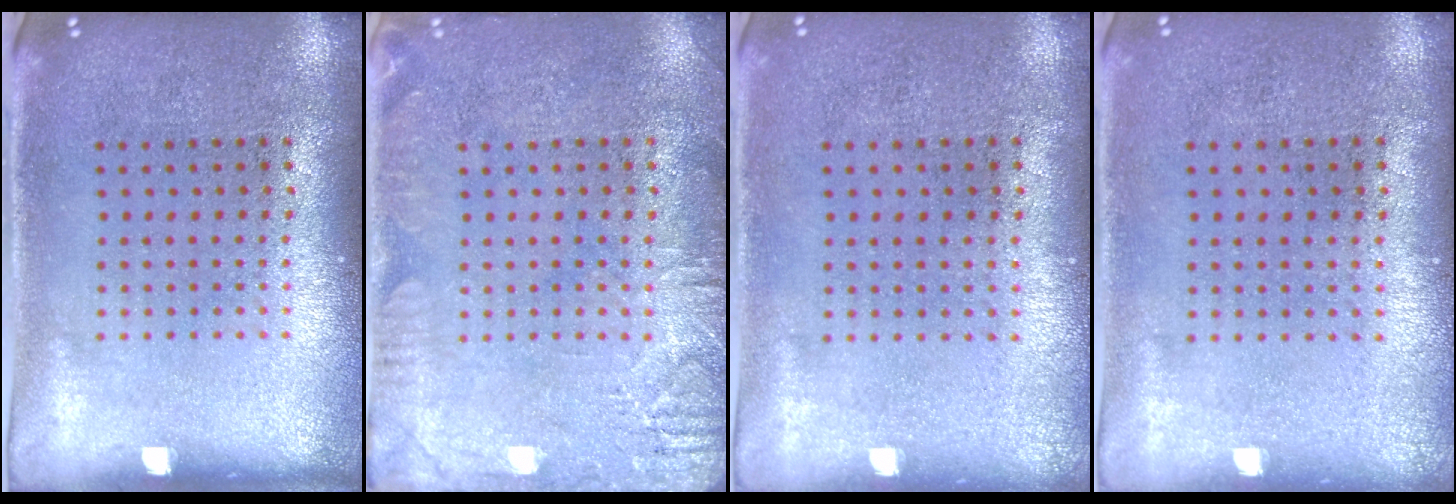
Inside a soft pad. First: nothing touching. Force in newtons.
{"total": 2.8, "press": 2.7, "slide": 0.4}
{"total": 0.0}
{"total": 0.0}